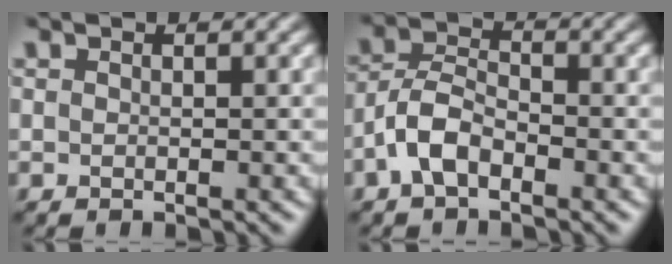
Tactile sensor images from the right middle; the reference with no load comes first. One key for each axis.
{"total": 3.6, "fx": -2.0, "fy": 1.8, "fz": 2.4, "tx": -0.047, "ty": 0.012, "tz": -0.048}